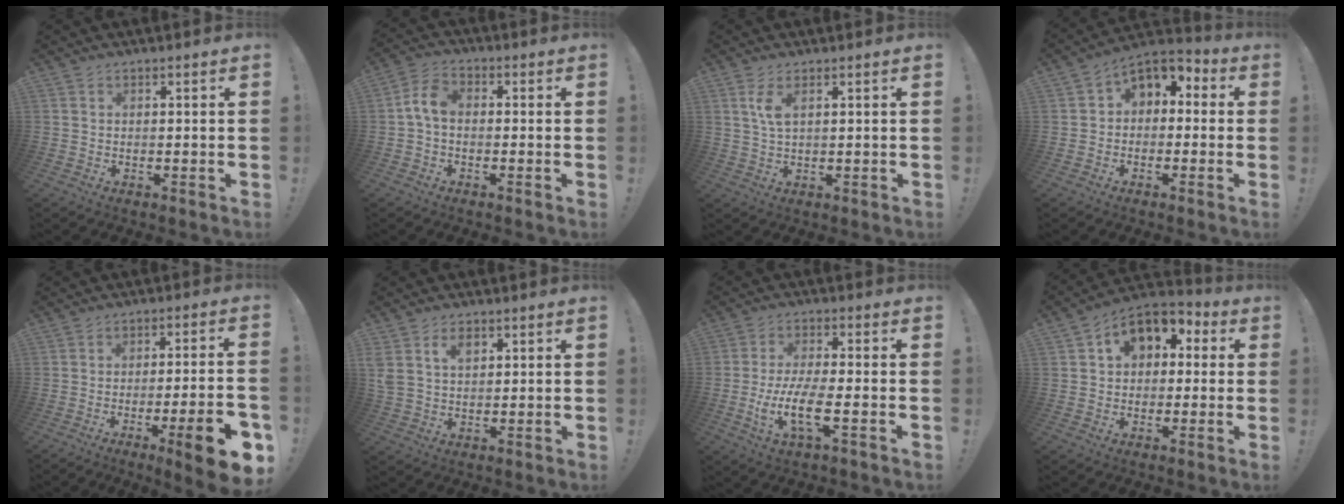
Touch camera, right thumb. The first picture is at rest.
{"total": 6.6, "force": [-0.5, 4.0, 5.3], "torque": [-0.103, 0.014, -0.006]}
{"total": 4.0, "force": [1.6, 1.3, 3.4], "torque": [-0.059, -0.006, 0.025]}
{"total": 6.6, "force": [1.6, 5.1, 3.8], "torque": [-0.052, -0.002, 0.036]}
{"total": 13.1, "force": [-6.1, 1.8, 11.5], "torque": [-0.148, 0.023, -0.085]}
{"total": 5.6, "force": [2.6, 3.6, 3.3], "torque": [-0.069, -0.004, 0.047]}
{"total": 11.2, "force": [-3.0, 2.9, 10.4], "torque": [-0.214, -0.009, -0.057]}
{"total": 10.6, "force": [4.1, 7.6, 6.2], "torque": [-0.084, -0.009, 0.078]}